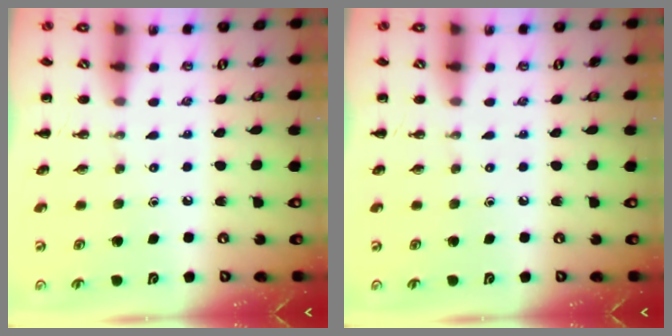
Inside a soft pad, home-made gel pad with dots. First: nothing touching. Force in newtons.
{"total": 0.0}